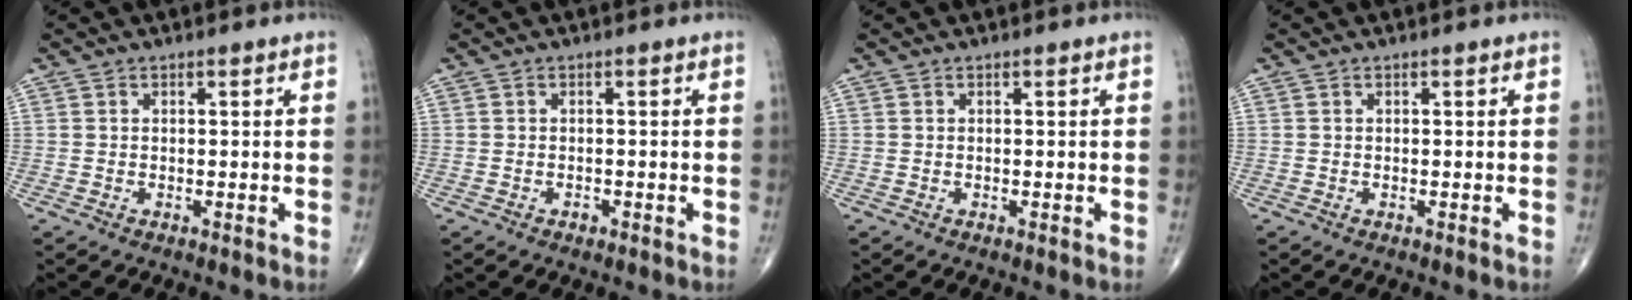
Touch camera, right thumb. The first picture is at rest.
{"total": 0.8, "force": [-0.5, 0.5, 0.3], "torque": [-0.003, 0.002, -0.008]}
{"total": 0.0}
{"total": 0.0}